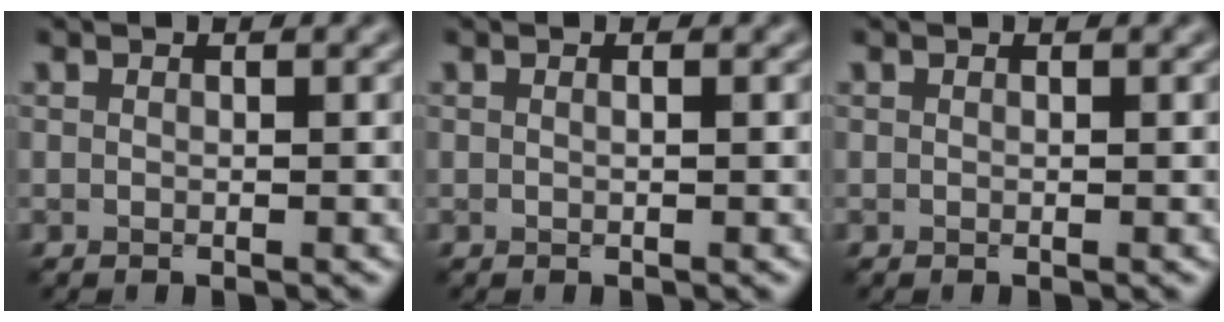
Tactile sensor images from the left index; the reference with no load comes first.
{"total": 0.0}
{"total": 0.0}